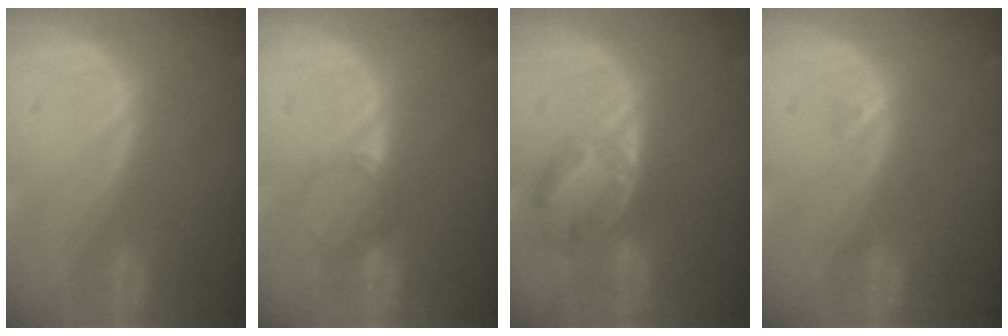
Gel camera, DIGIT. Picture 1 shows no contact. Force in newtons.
{"total": 2.9, "press": 2.5, "slide": 1.5}
{"total": 7.1, "press": 6.1, "slide": 3.7}
{"total": 0.7, "press": 0.7, "slide": 0.2}